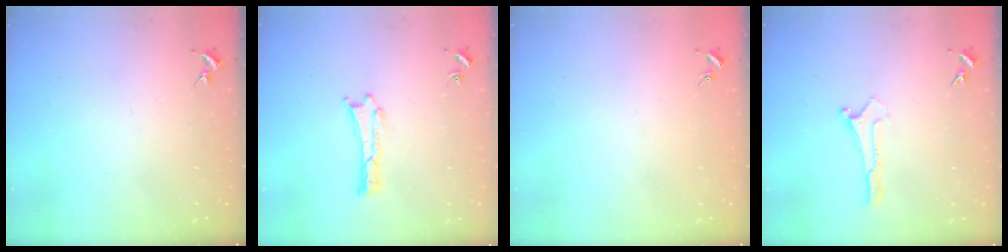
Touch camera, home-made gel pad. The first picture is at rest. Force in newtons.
{"total": 0.0}
{"total": 0.0}
{"total": 0.0}